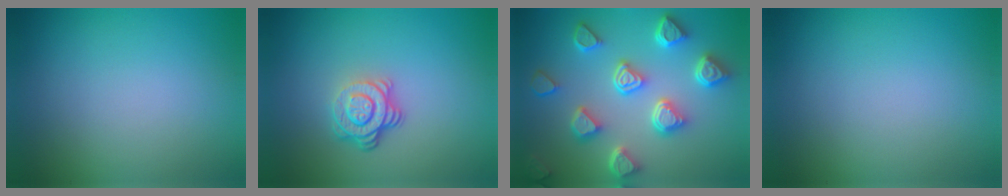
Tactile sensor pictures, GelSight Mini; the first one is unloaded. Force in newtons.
{"total": 4.0, "press": 2.8, "slide": 2.9}
{"total": 6.9, "press": 5.6, "slide": 4.0}
{"total": 0.0}